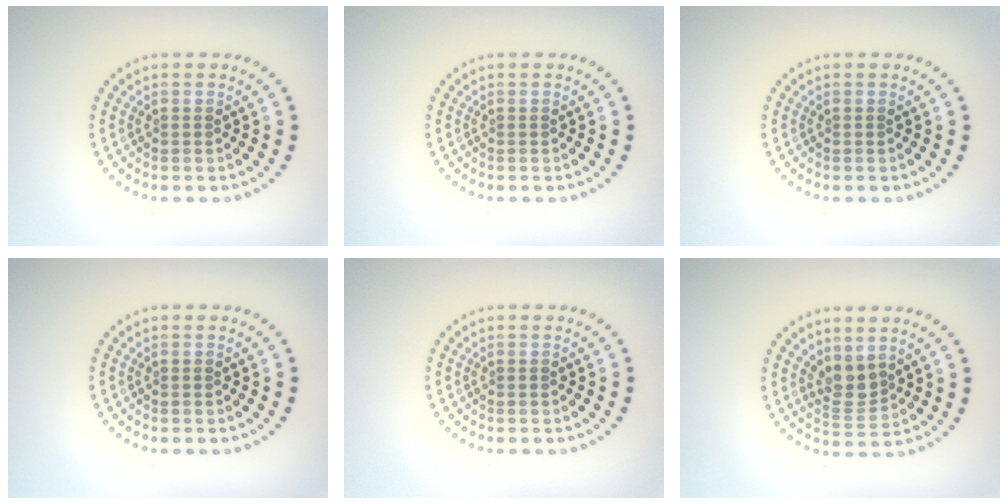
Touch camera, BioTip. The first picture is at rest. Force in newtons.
{"total": 0.0}
{"total": 0.0}
{"total": 0.0}
{"total": 0.0}
{"total": 2.7, "press": 2.2, "slide": 1.5}